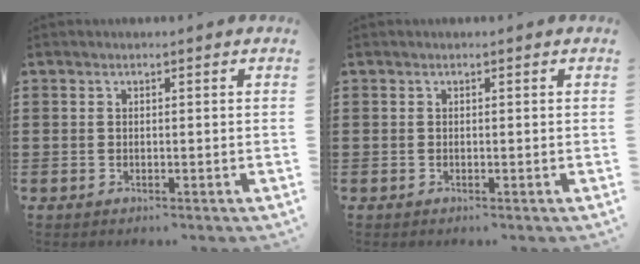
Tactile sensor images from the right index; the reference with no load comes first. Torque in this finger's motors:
{"motor_torque": [-0.72, 1.42, 0.00, -0.01]}